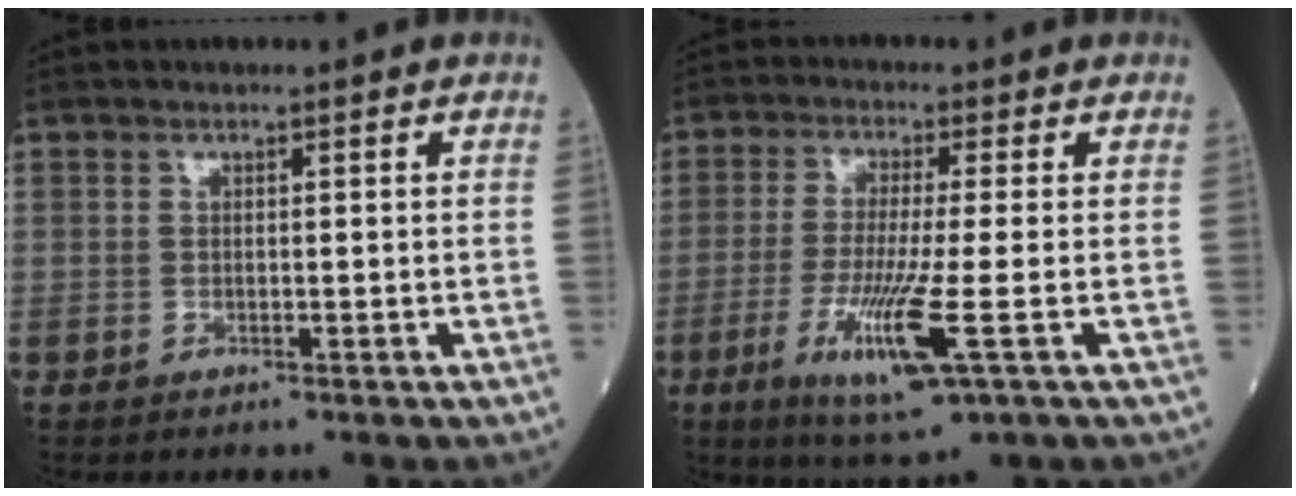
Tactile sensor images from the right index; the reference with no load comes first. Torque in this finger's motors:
{"motor_torque": [0.25, -0.32, 0.21, 0.15]}